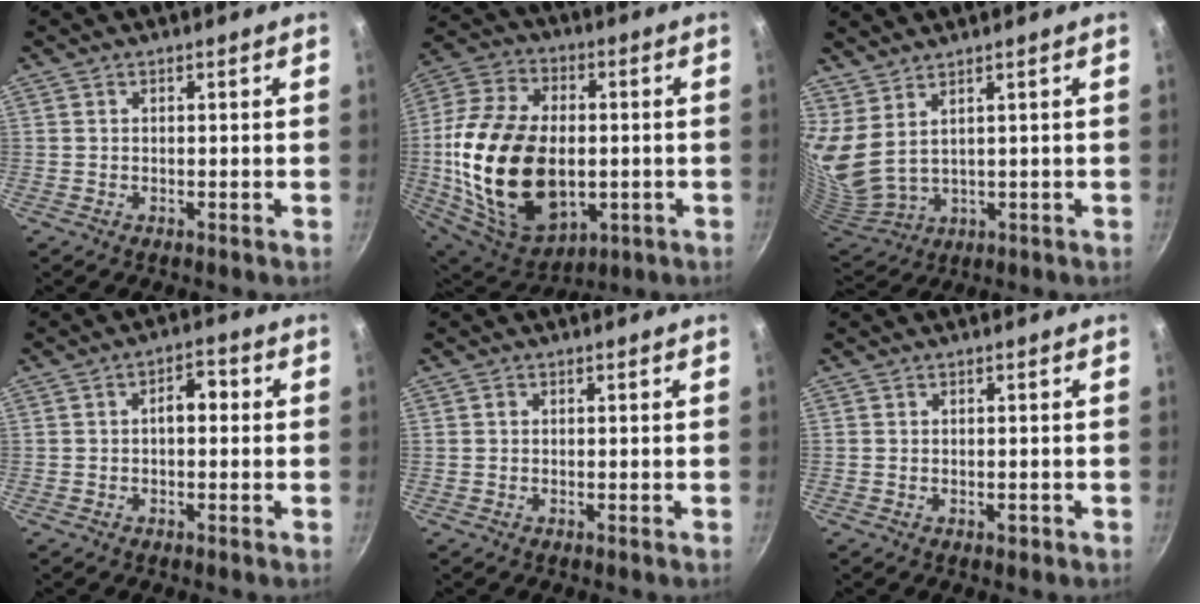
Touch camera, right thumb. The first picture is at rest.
{"total": 27.4, "force": [-2.3, 17.3, 21.1], "torque": [-0.398, 0.009, -0.027]}
{"total": 7.9, "force": [4.8, 3.2, 5.4], "torque": [-0.100, -0.054, 0.113]}
{"total": 4.2, "force": [0.1, 2.5, 3.3], "torque": [-0.027, 0.015, -0.006]}
{"total": 0.5, "force": [0.0, 0.5, 0.2], "torque": [-0.001, 0.003, -0.001]}
{"total": 1.0, "force": [-0.5, 0.6, 0.7], "torque": [-0.009, 0.003, -0.006]}